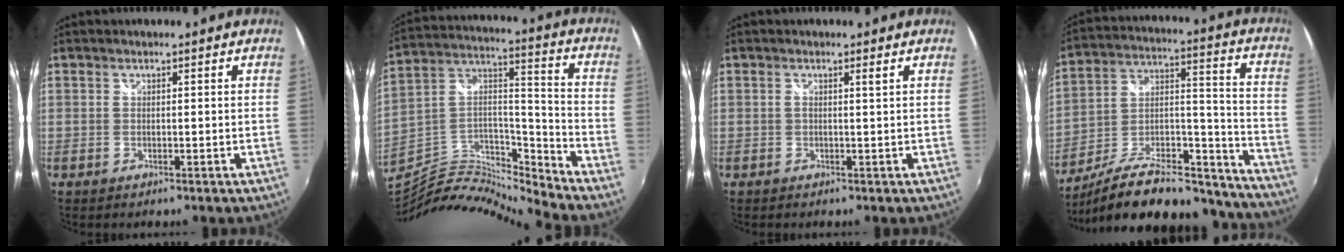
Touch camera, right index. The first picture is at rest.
{"total": 14.6, "force": [-14.4, -0.4, 2.5], "torque": [-0.046, 0.029, -0.287]}
{"total": 0.7, "force": [0.3, -0.3, 0.6], "torque": [-0.012, -0.003, 0.003]}
{"total": 28.2, "force": [-22.0, 10.2, 14.6], "torque": [-0.229, 0.028, -0.312]}